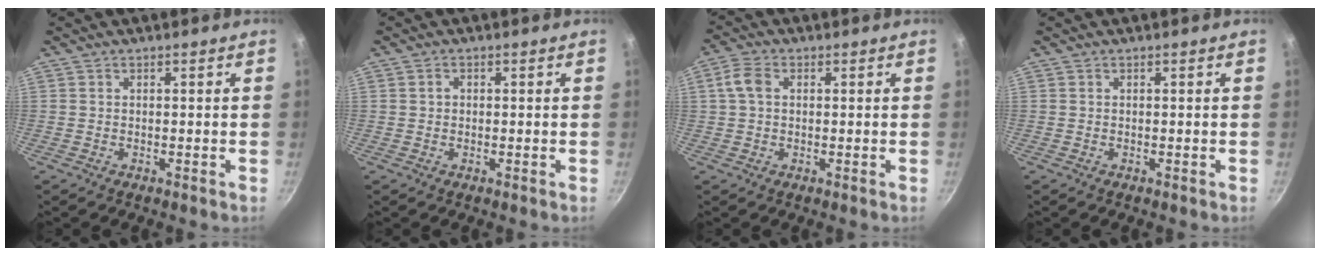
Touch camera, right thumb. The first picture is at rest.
{"total": 1.3, "force": [0.2, 1.1, 0.6], "torque": [-0.008, 0.006, 0.004]}
{"total": 4.4, "force": [0.8, 3.0, 3.1], "torque": [-0.063, 0.012, 0.010]}
{"total": 0.0}